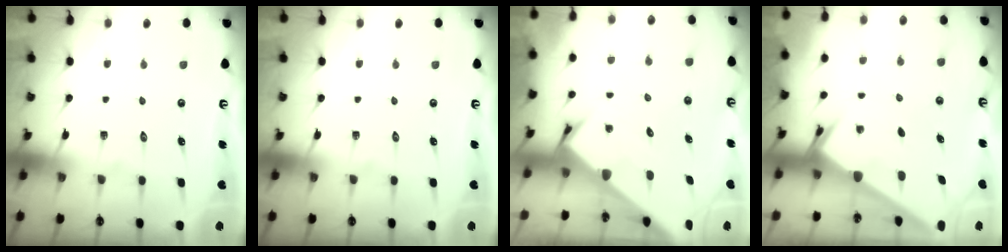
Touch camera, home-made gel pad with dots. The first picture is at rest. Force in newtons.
{"total": 0.0}
{"total": 2.4, "press": 2.4, "slide": 0.2}
{"total": 2.3, "press": 2.3, "slide": 0.3}